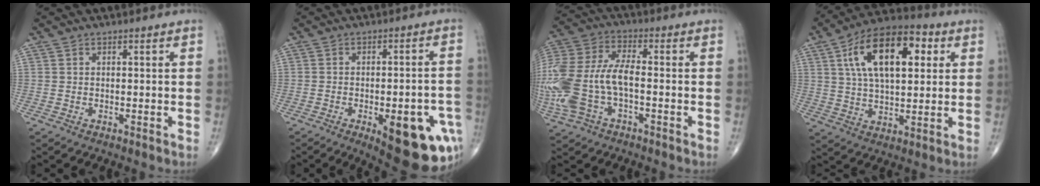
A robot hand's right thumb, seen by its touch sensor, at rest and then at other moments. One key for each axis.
{"total": 17.8, "fx": -7.2, "fy": 6.7, "fz": 14.9, "tx": -0.121, "ty": 0.022, "tz": -0.074}
{"total": 18.5, "fx": -3.4, "fy": 9.3, "fz": 15.7, "tx": -0.376, "ty": 0.020, "tz": -0.061}
{"total": 18.3, "fx": 5.5, "fy": 9.1, "fz": 14.9, "tx": -0.228, "ty": 0.005, "tz": 0.086}